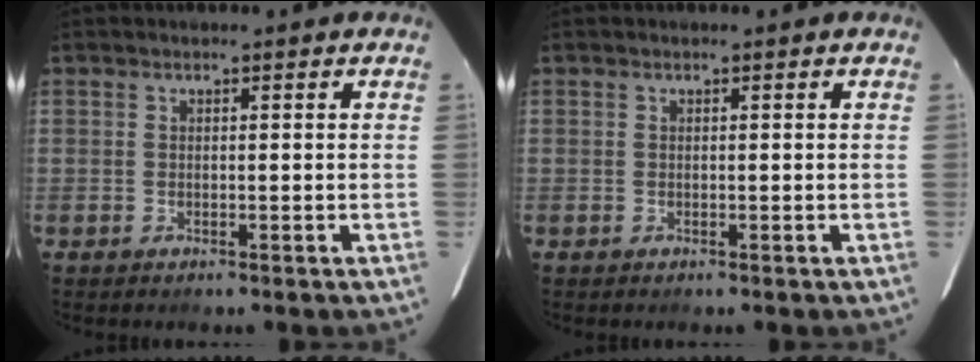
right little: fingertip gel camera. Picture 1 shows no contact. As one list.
[{"total": 0.0}]